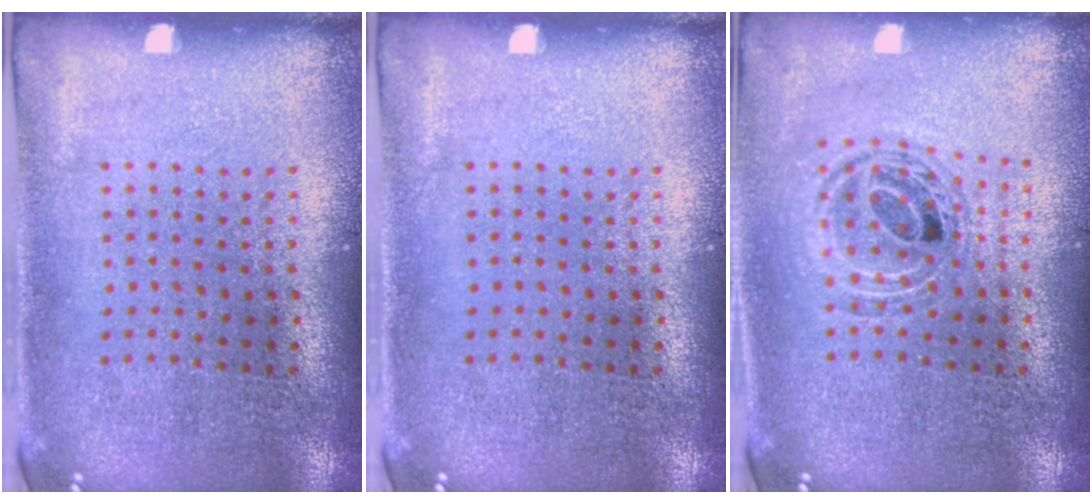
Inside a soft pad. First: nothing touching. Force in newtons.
{"total": 0.0}
{"total": 0.9, "press": 0.9, "slide": 0.2}